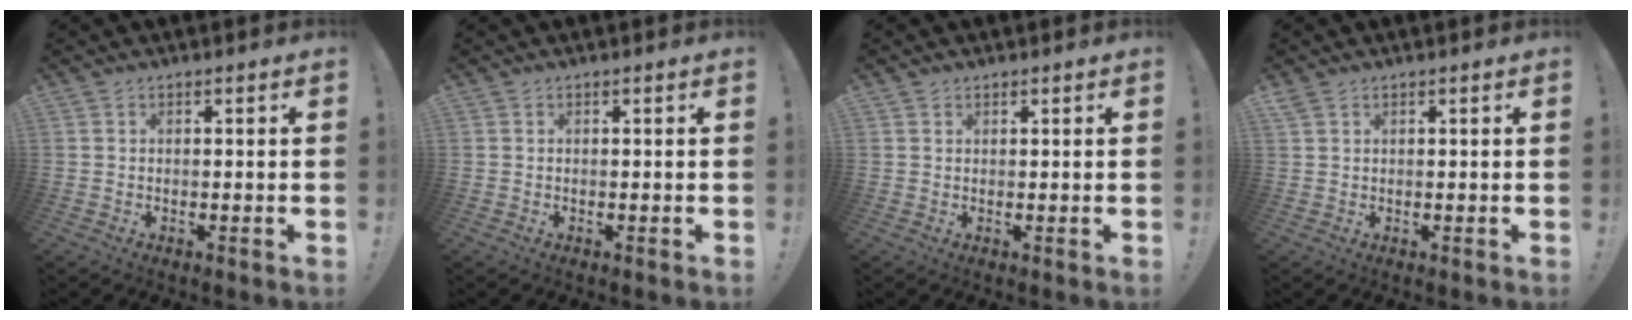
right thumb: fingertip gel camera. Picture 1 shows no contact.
{"total": 0.0}
{"total": 1.1, "force": [0.8, 0.7, 0.2], "torque": [0.000, -0.002, 0.016]}
{"total": 1.6, "force": [1.1, 0.8, 0.8], "torque": [-0.021, 0.002, 0.023]}